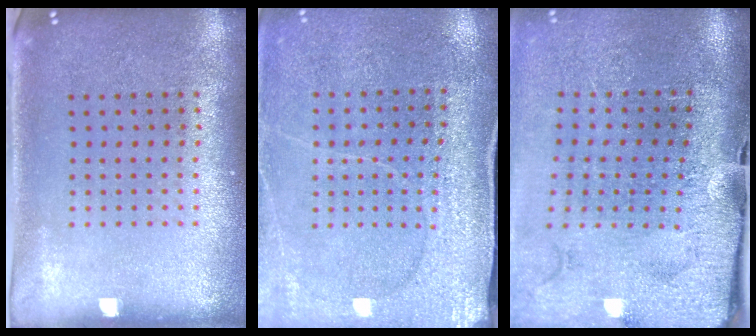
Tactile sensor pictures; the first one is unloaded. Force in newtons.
{"total": 3.0, "press": 3.0, "slide": 0.2}
{"total": 4.5, "press": 3.5, "slide": 2.9}